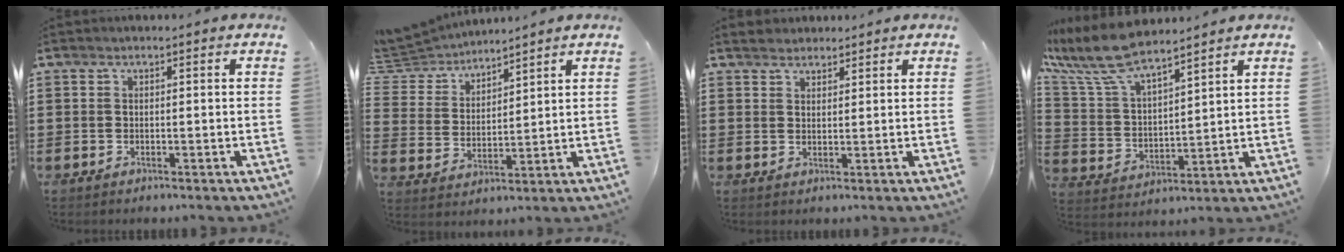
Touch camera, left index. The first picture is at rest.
{"total": 5.4, "force": [5.1, 1.8, 0.1], "torque": [-0.037, -0.028, 0.089]}
{"total": 1.9, "force": [1.8, 0.7, -0.1], "torque": [-0.002, 0.005, 0.036]}
{"total": 9.3, "force": [8.1, 1.9, 4.1], "torque": [-0.121, -0.038, 0.142]}